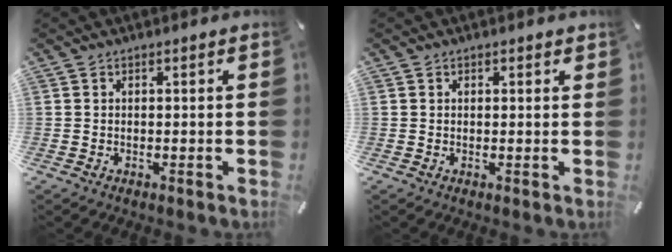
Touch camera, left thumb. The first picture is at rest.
{"total": 0.7, "force": [0.4, 0.5, 0.1], "torque": [0.006, -0.001, 0.005]}